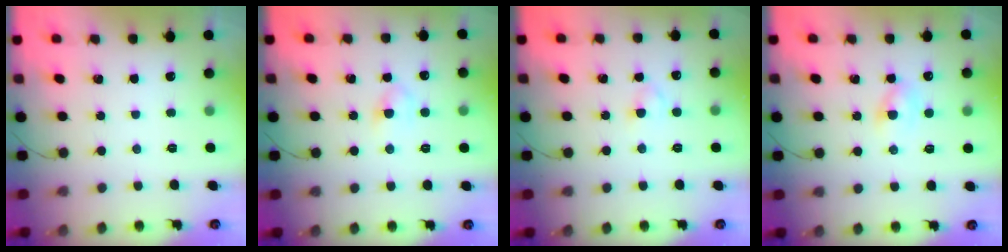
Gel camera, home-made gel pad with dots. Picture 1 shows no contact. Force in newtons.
{"total": 3.9, "press": 3.7, "slide": 1.3}
{"total": 2.7, "press": 2.4, "slide": 1.1}
{"total": 2.4, "press": 2.2, "slide": 1.0}